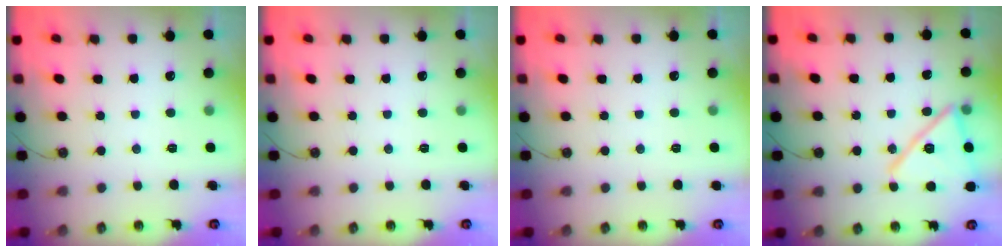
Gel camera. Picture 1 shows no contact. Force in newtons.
{"total": 0.0}
{"total": 1.7, "press": 0.9, "slide": 1.5}
{"total": 16.4, "press": 16.4, "slide": 0.7}